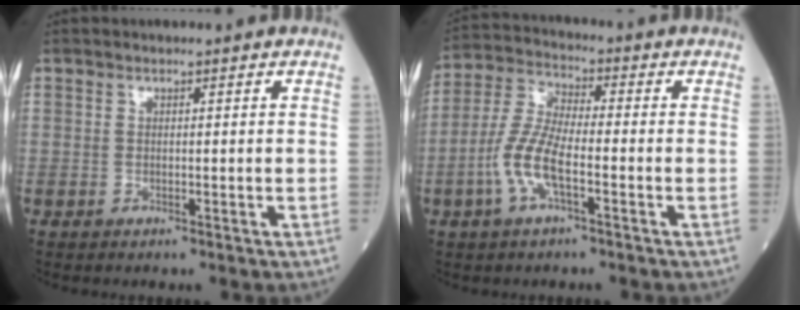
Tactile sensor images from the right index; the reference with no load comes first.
{"total": 8.5, "force": [-2.8, 2.4, 7.7], "torque": [-0.176, 0.006, -0.058]}